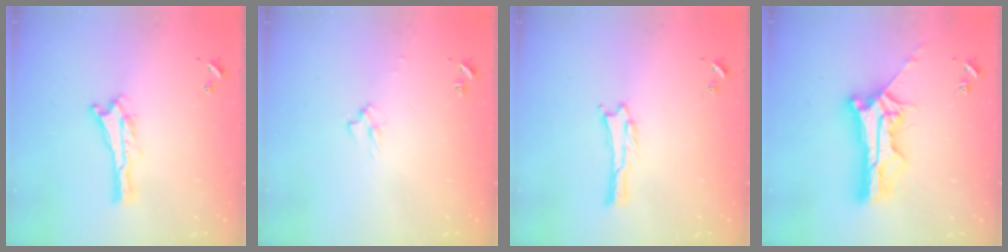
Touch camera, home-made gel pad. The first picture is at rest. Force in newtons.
{"total": 2.0, "press": 2.0, "slide": 0.3}
{"total": 0.6, "press": 0.6, "slide": 0.1}
{"total": 11.4, "press": 11.3, "slide": 1.0}